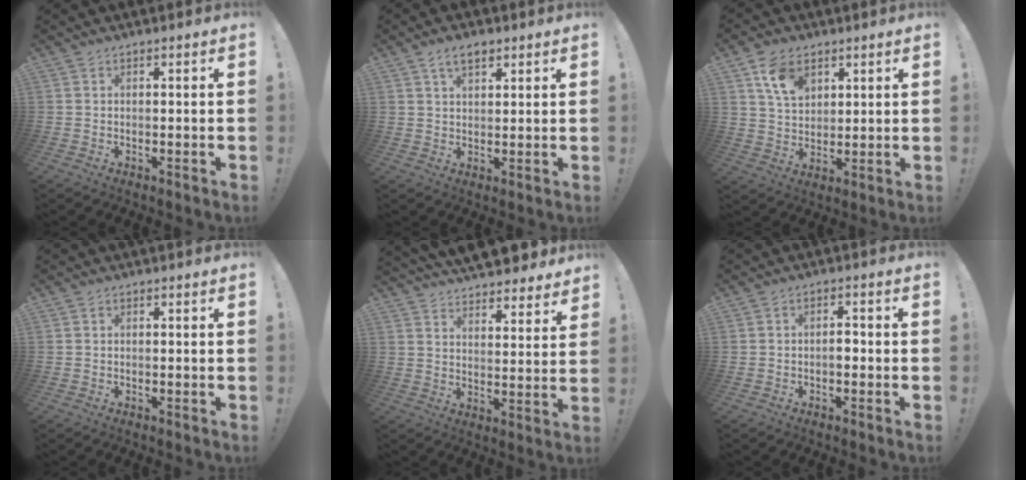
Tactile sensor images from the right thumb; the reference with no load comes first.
{"total": 5.2, "force": [3.2, 2.6, 3.2], "torque": [-0.054, -0.008, 0.057]}
{"total": 9.8, "force": [5.4, 6.3, 5.1], "torque": [-0.081, -0.018, 0.104]}
{"total": 0.0}
{"total": 8.6, "force": [7.8, 2.5, 2.7], "torque": [-0.033, -0.067, 0.138]}
{"total": 2.6, "force": [-0.9, 1.3, 2.0], "torque": [-0.027, 0.002, -0.019]}